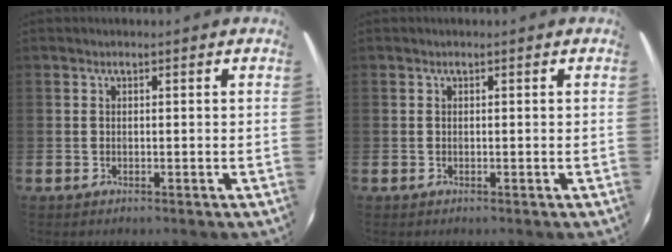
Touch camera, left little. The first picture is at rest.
{"total": 0.0}